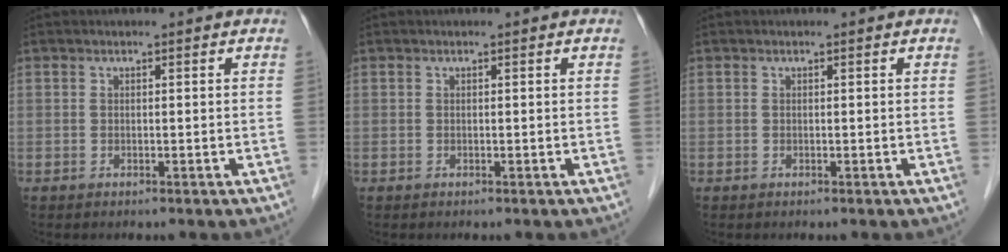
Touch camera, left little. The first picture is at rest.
{"total": 0.0}
{"total": 0.0}